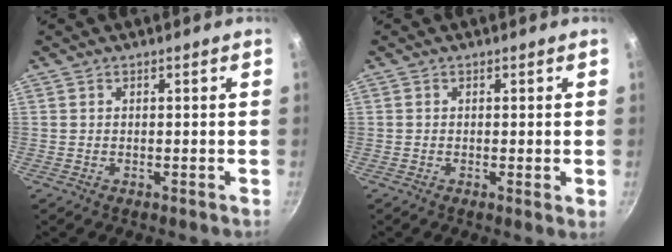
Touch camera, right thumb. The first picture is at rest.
{"total": 1.4, "force": [0.0, 0.1, 1.4], "torque": [-0.022, -0.006, -0.004]}